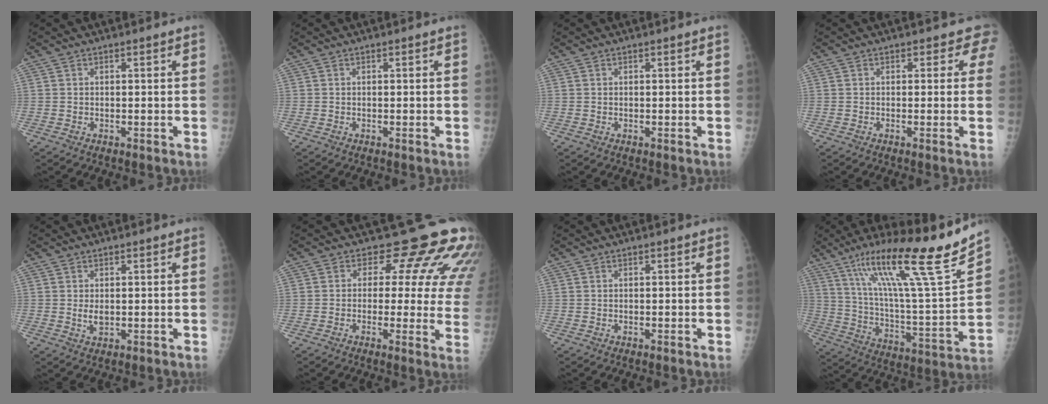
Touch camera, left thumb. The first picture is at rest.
{"total": 0.0}
{"total": 0.0}
{"total": 2.3, "force": [1.3, 1.7, 0.9], "torque": [0.018, -0.004, 0.000]}
{"total": 2.2, "force": [0.4, 1.3, 1.7], "torque": [-0.025, -0.006, 0.009]}
{"total": 14.1, "force": [10.2, 6.6, 7.0], "torque": [-0.024, -0.051, 0.092]}
{"total": 0.0}
{"total": 26.2, "force": [17.6, 2.1, 19.3], "torque": [-0.290, -0.058, 0.300]}